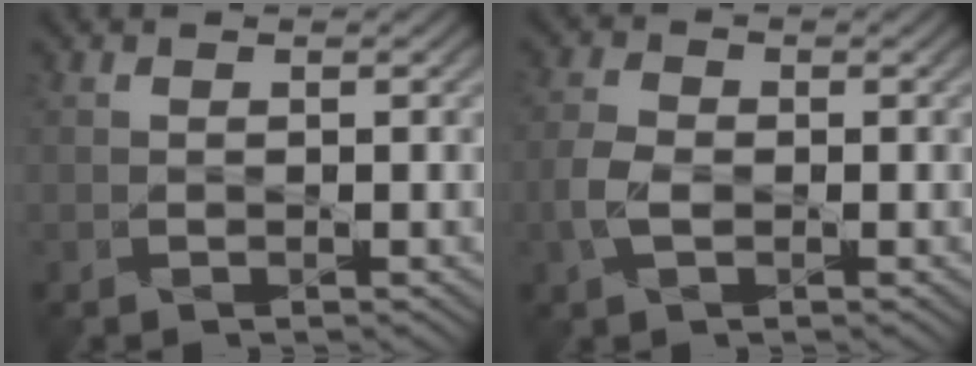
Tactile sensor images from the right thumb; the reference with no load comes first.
{"total": 2.9, "force": [-1.0, 1.6, 2.2], "torque": [-0.061, -0.001, -0.023]}